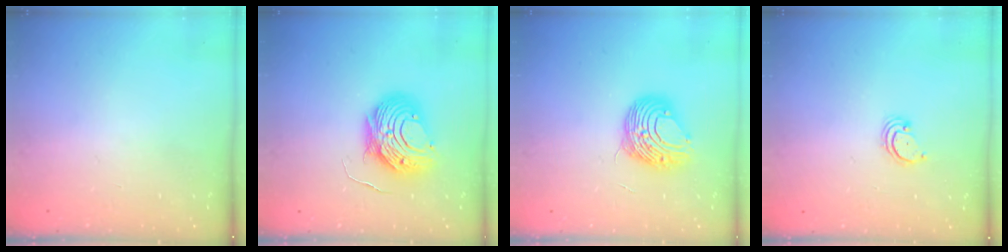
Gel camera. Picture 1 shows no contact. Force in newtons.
{"total": 10.1, "press": 10.0, "slide": 1.0}
{"total": 10.6, "press": 10.5, "slide": 1.0}
{"total": 2.8, "press": 2.8, "slide": 0.3}